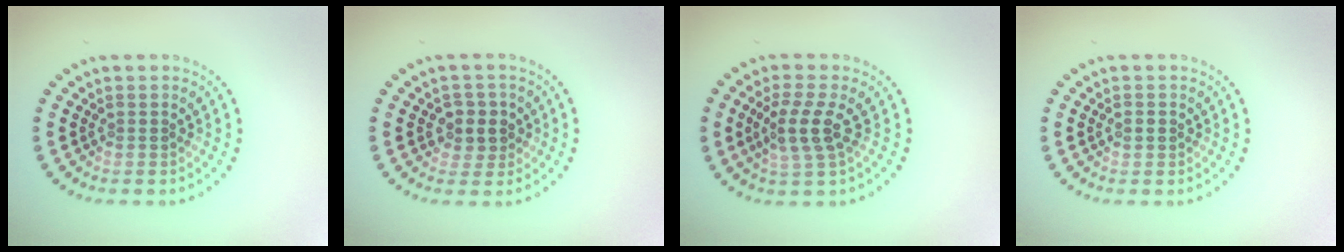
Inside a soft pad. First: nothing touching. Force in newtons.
{"total": 2.4, "press": 2.2, "slide": 0.9}
{"total": 3.3, "press": 2.9, "slide": 1.5}
{"total": 1.0, "press": 1.0, "slide": 0.1}